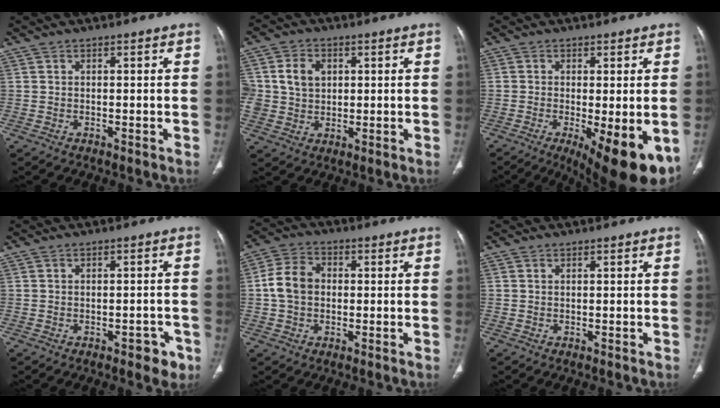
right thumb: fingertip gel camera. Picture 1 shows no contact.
{"total": 8.6, "force": [1.8, 7.2, 4.4], "torque": [-0.067, -0.003, 0.039]}
{"total": 14.0, "force": [-5.3, 4.4, 12.1], "torque": [-0.141, -0.021, -0.069]}
{"total": 3.9, "force": [-2.2, 2.1, 2.5], "torque": [-0.014, 0.014, -0.023]}
{"total": 7.3, "force": [-0.1, 5.7, 4.6], "torque": [-0.081, 0.018, -0.009]}
{"total": 0.0}